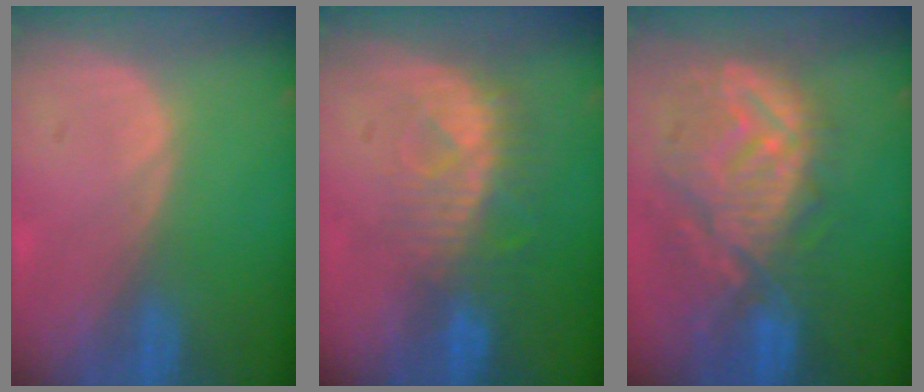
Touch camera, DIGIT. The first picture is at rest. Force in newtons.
{"total": 8.1, "press": 7.4, "slide": 3.3}
{"total": 11.9, "press": 10.8, "slide": 5.0}